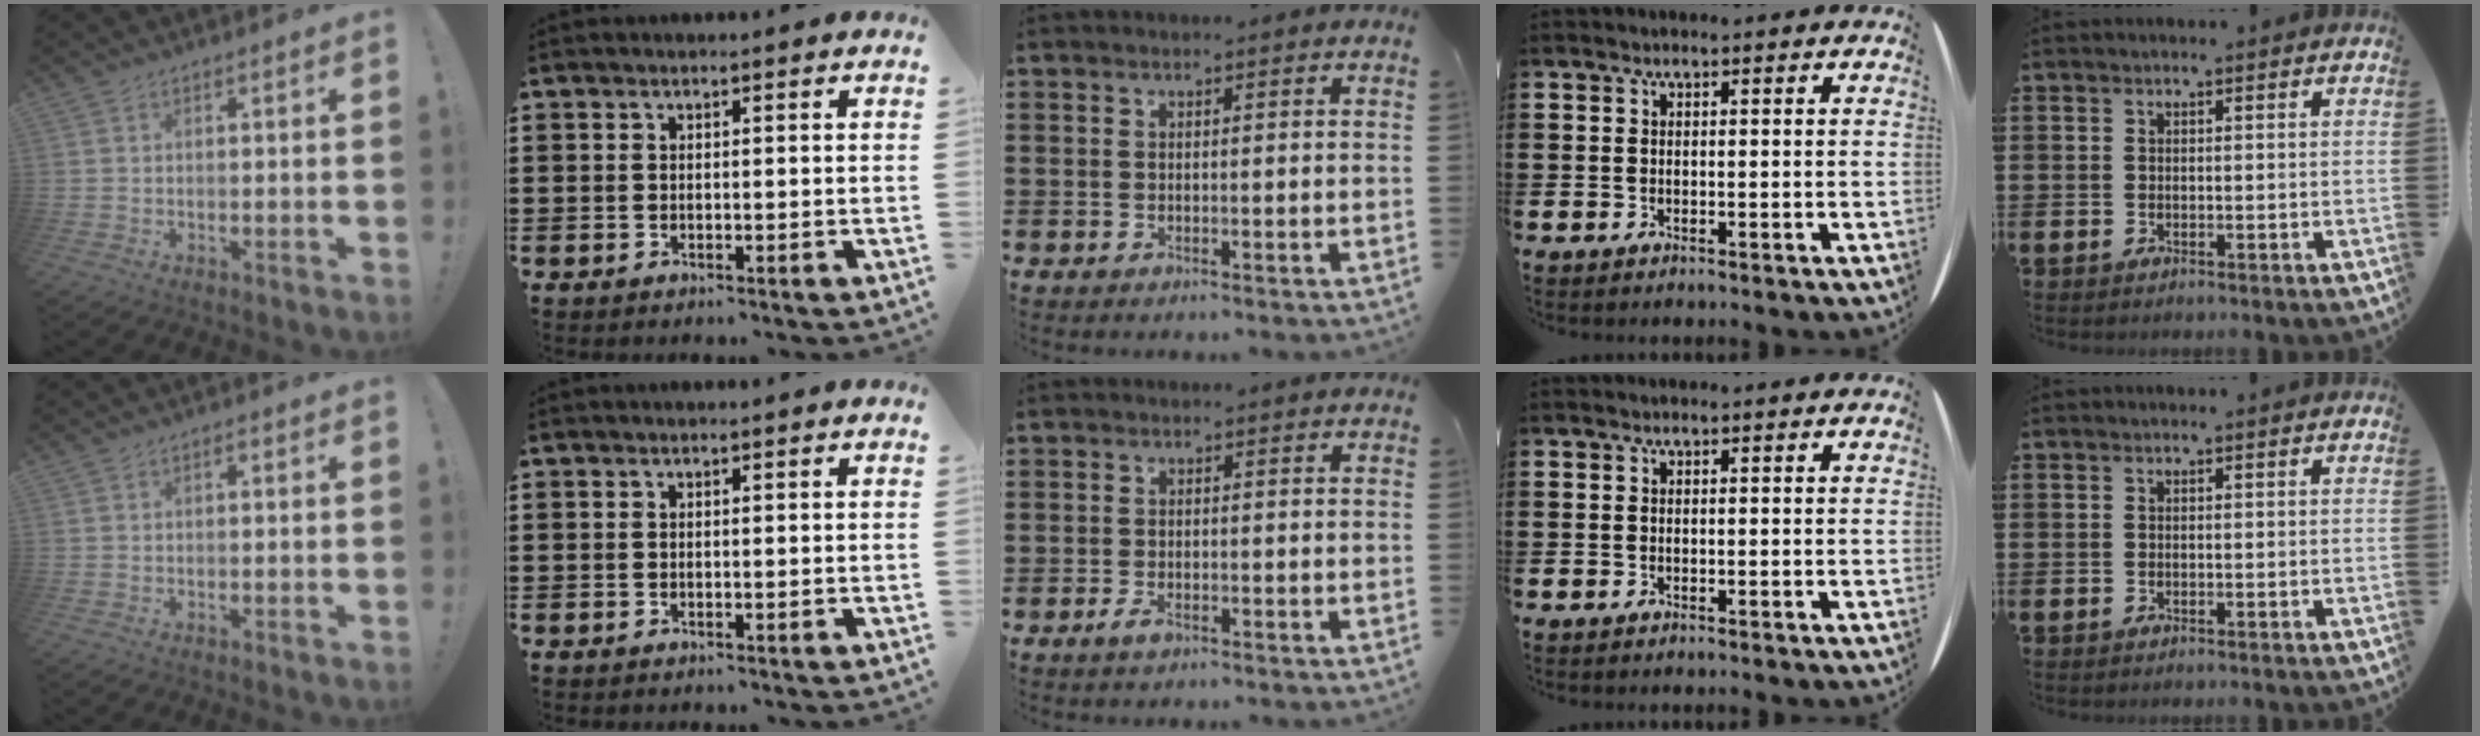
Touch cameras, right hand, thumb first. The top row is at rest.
{"thumb": {"total": 0.7, "force": [-0.3, 0.4, 0.6], "torque": [-0.011, 0.005, -0.006]}, "middle": {"total": 1.7, "force": [-0.9, 0.6, 1.3], "torque": [-0.033, -0.005, -0.019]}}